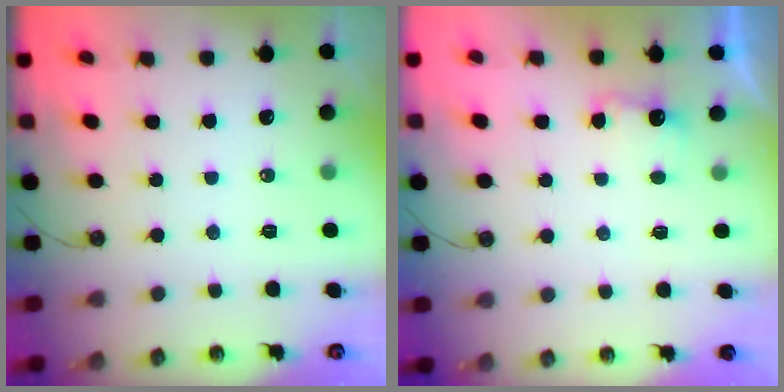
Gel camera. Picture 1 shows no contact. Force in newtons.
{"total": 2.7, "press": 2.5, "slide": 0.9}